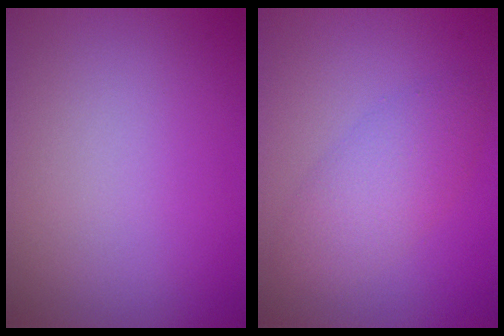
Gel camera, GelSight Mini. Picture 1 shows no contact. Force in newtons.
{"total": 3.7, "press": 3.7, "slide": 0.2}